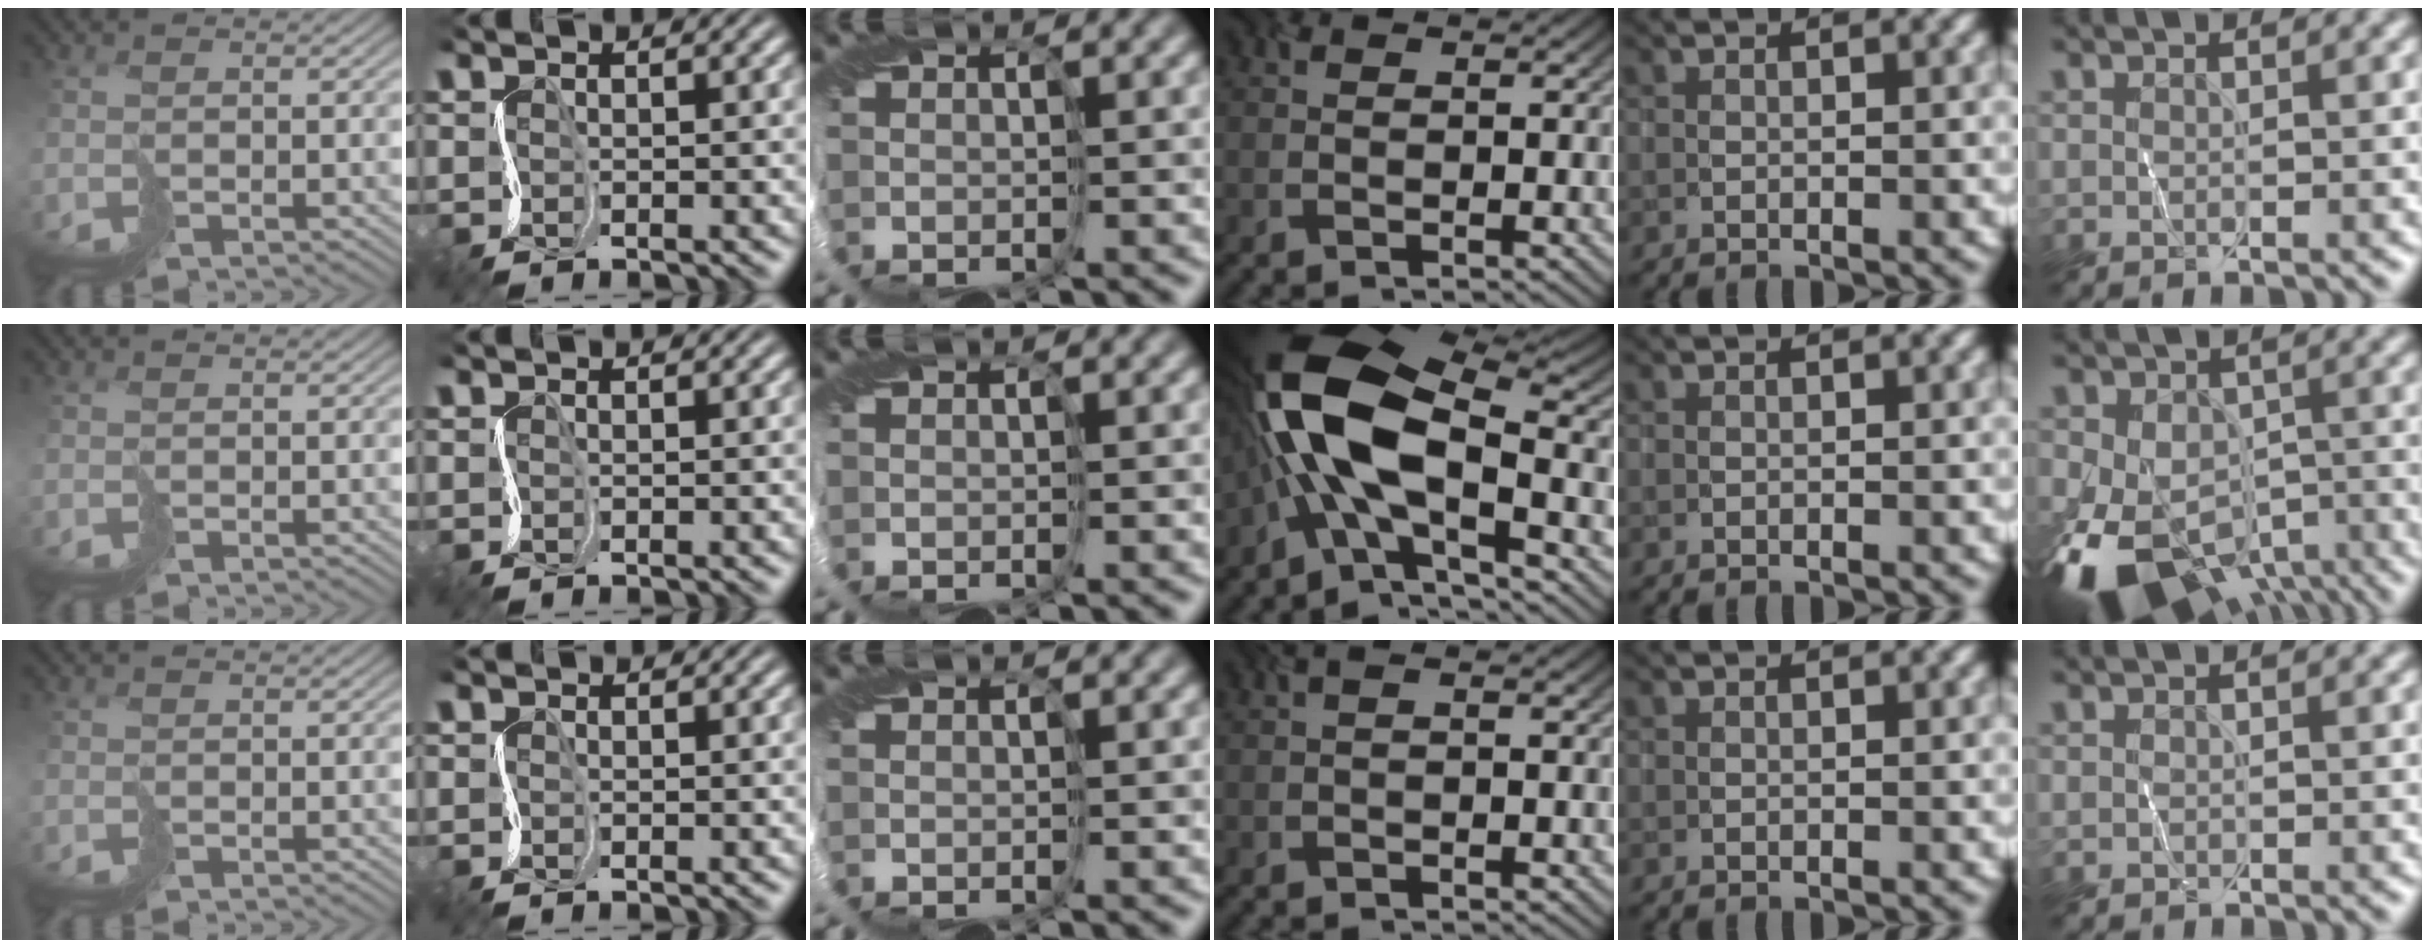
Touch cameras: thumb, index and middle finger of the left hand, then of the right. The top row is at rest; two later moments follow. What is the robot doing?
{"motion": "cut", "object": "receipt paper"}